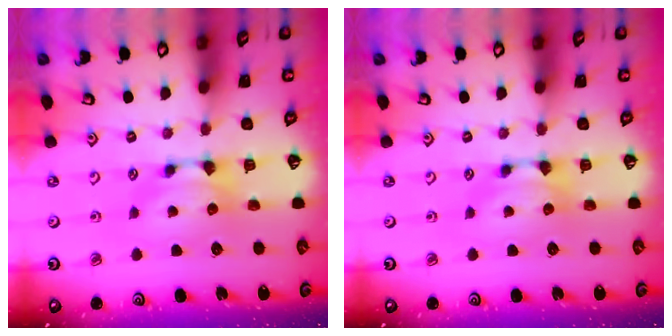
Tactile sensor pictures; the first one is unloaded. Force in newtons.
{"total": 0.0}